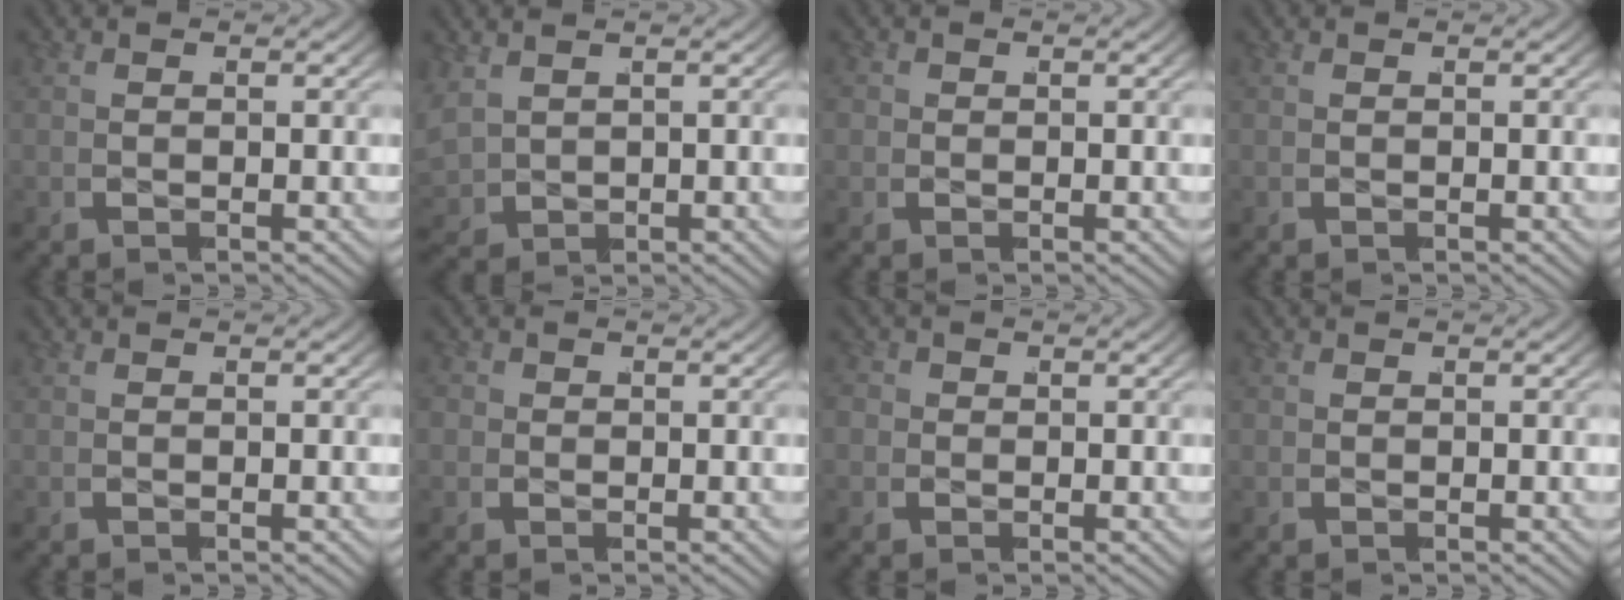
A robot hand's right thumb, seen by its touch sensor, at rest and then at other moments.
{"total": 2.6, "force": [0.9, 2.1, 1.4], "torque": [-0.036, -0.010, 0.027]}
{"total": 1.1, "force": [0.1, 1.1, 0.3], "torque": [-0.009, -0.007, 0.003]}
{"total": 0.0}
{"total": 0.0}
{"total": 1.9, "force": [0.1, 1.8, 0.6], "torque": [-0.016, -0.008, 0.000]}
{"total": 2.7, "force": [0.0, 2.5, 1.0], "torque": [-0.025, -0.008, -0.003]}
{"total": 0.0}